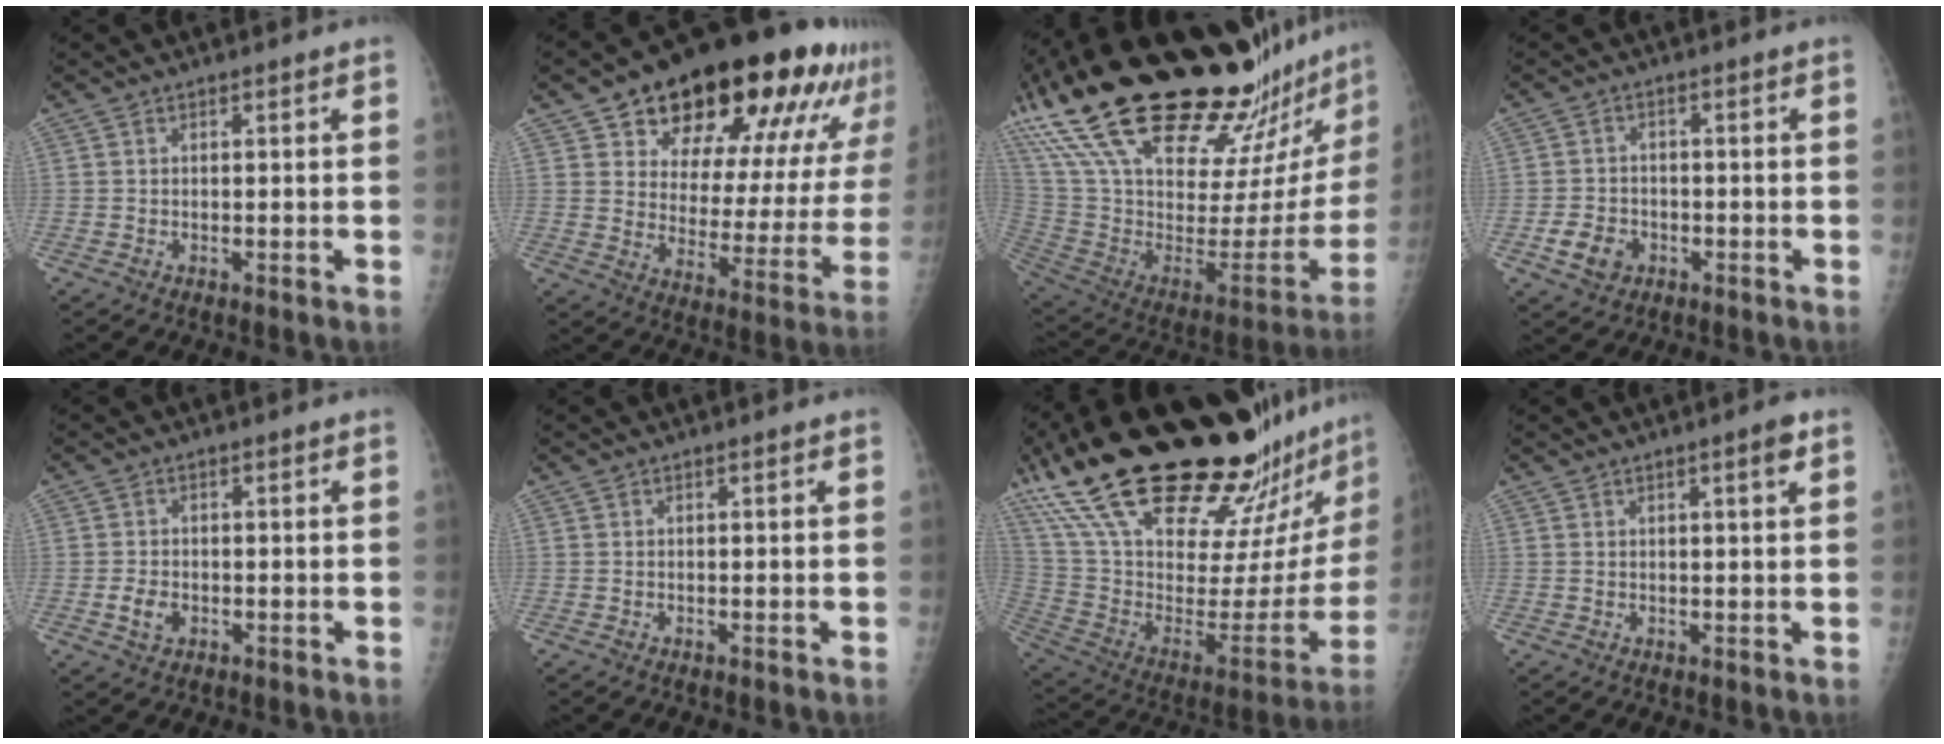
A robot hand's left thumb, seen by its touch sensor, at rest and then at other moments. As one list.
[{"total": 28.5, "force": [17.7, 12.7, 18.3], "torque": [-0.233, -0.043, 0.251]}, {"total": 43.6, "force": [32.3, 11.8, 26.8], "torque": [-0.436, -0.109, 0.523]}, {"total": 5.1, "force": [-1.9, 4.1, 2.4], "torque": [-0.031, 0.008, -0.029]}, {"total": 3.1, "force": [-0.8, 2.3, 1.9], "torque": [-0.030, 0.001, -0.012]}, {"total": 0.0}, {"total": 40.0, "force": [29.5, 10.0, 25.0], "torque": [-0.397, -0.103, 0.468]}, {"total": 2.6, "force": [1.3, 0.3, 2.2], "torque": [-0.030, -0.004, 0.018]}]